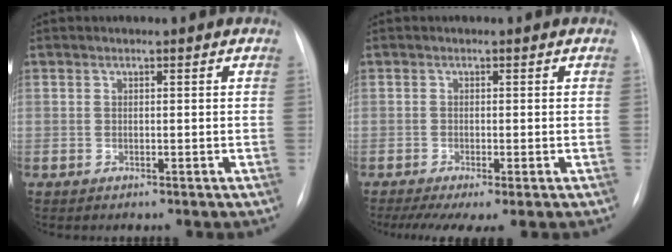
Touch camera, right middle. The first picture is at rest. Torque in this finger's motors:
{"motor_torque": [0.54, -0.49, 0.09, 0.04]}